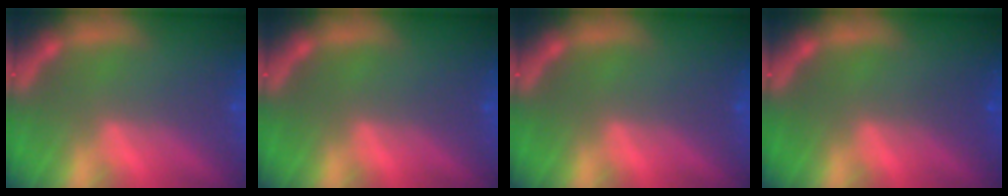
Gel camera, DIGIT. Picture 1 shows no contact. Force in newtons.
{"total": 0.0}
{"total": 0.0}
{"total": 1.0}